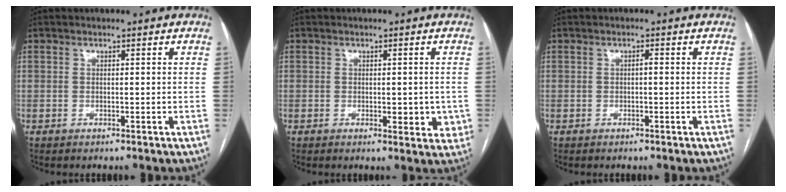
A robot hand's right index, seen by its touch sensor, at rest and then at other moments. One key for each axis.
{"total": 4.1, "fx": -0.7, "fy": 1.9, "fz": 3.5, "tx": -0.031, "ty": -0.003, "tz": -0.006}
{"total": 0.6, "fx": -0.1, "fy": 0.2, "fz": 0.6, "tx": -0.011, "ty": 0.002, "tz": -0.002}